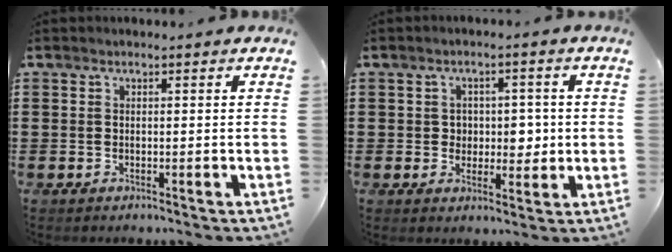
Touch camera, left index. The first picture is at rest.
{"total": 4.3, "force": [0.4, 3.3, 2.7], "torque": [-0.040, -0.001, -0.002]}